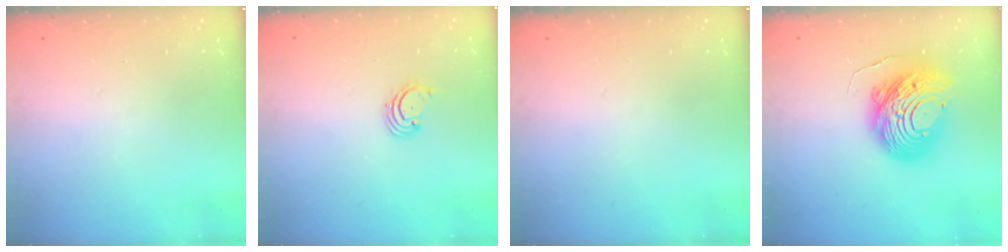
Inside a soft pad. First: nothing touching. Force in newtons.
{"total": 1.7, "press": 1.6, "slide": 0.2}
{"total": 0.0}
{"total": 15.4, "press": 15.3, "slide": 1.4}